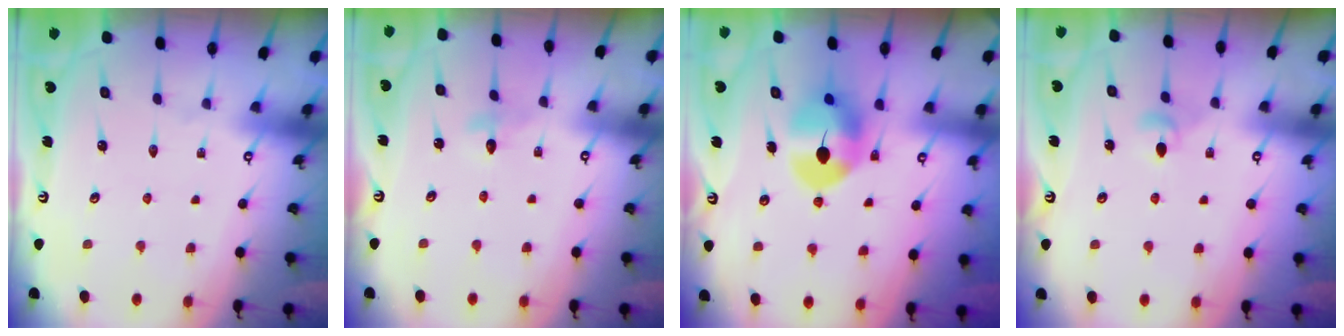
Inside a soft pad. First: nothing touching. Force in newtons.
{"total": 3.0, "press": 2.9, "slide": 0.3}
{"total": 8.5, "press": 8.4, "slide": 0.3}
{"total": 4.6, "press": 4.5, "slide": 0.4}